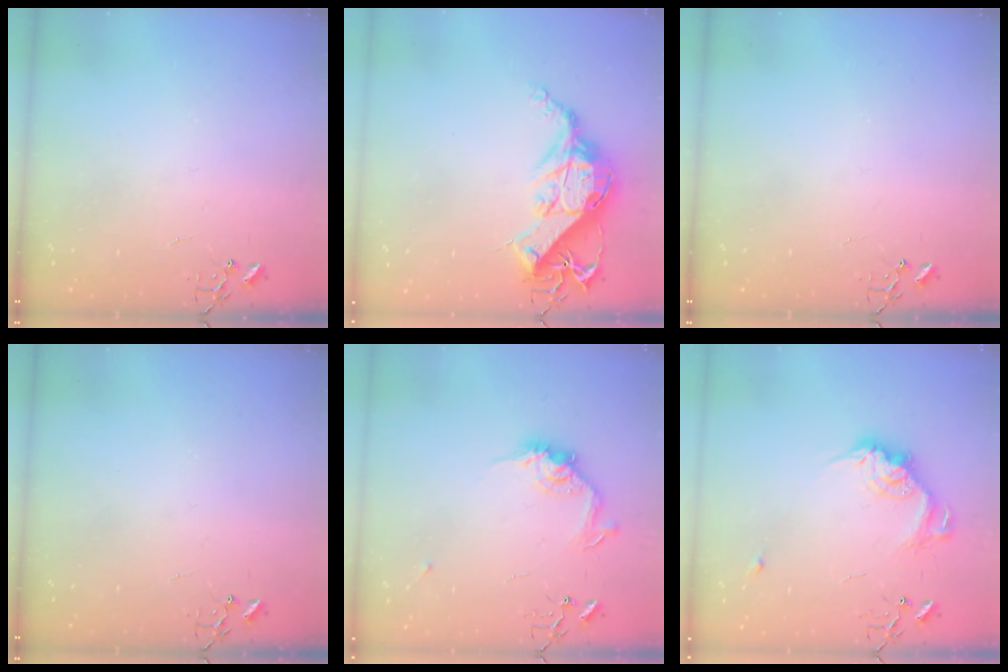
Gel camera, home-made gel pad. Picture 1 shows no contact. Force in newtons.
{"total": 13.9, "press": 13.8, "slide": 1.4}
{"total": 0.0}
{"total": 0.0}
{"total": 10.9, "press": 10.9, "slide": 0.5}
{"total": 15.4, "press": 15.4, "slide": 1.0}